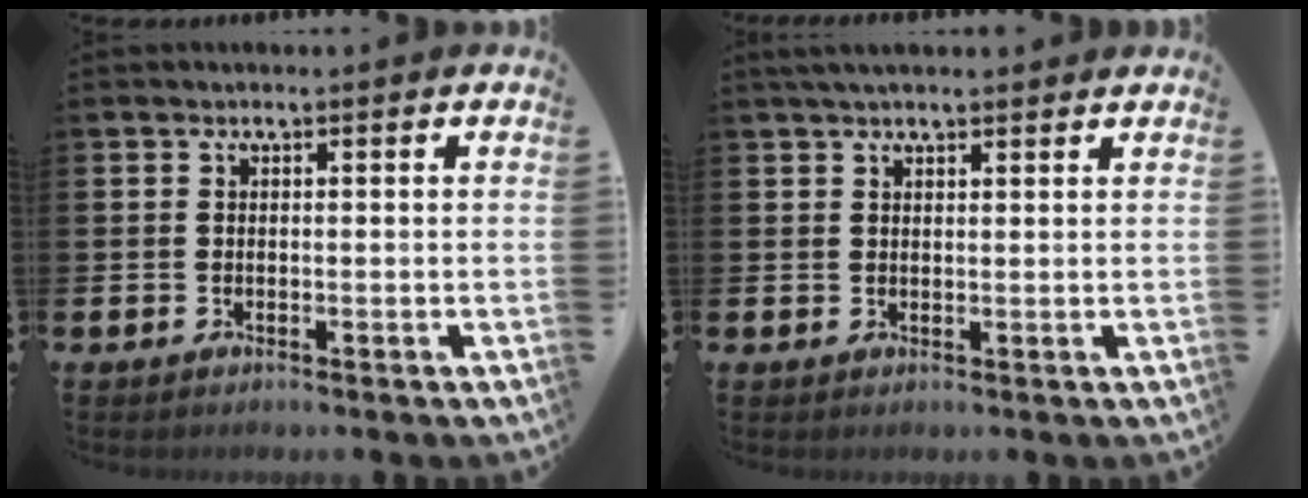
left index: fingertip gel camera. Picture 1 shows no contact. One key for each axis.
{"total": 2.3, "fx": 2.0, "fy": 0.6, "fz": 0.9, "tx": -0.018, "ty": 0.002, "tz": 0.035}